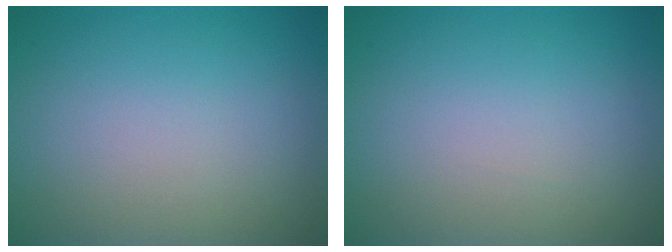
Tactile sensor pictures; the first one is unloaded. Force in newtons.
{"total": 0.0}